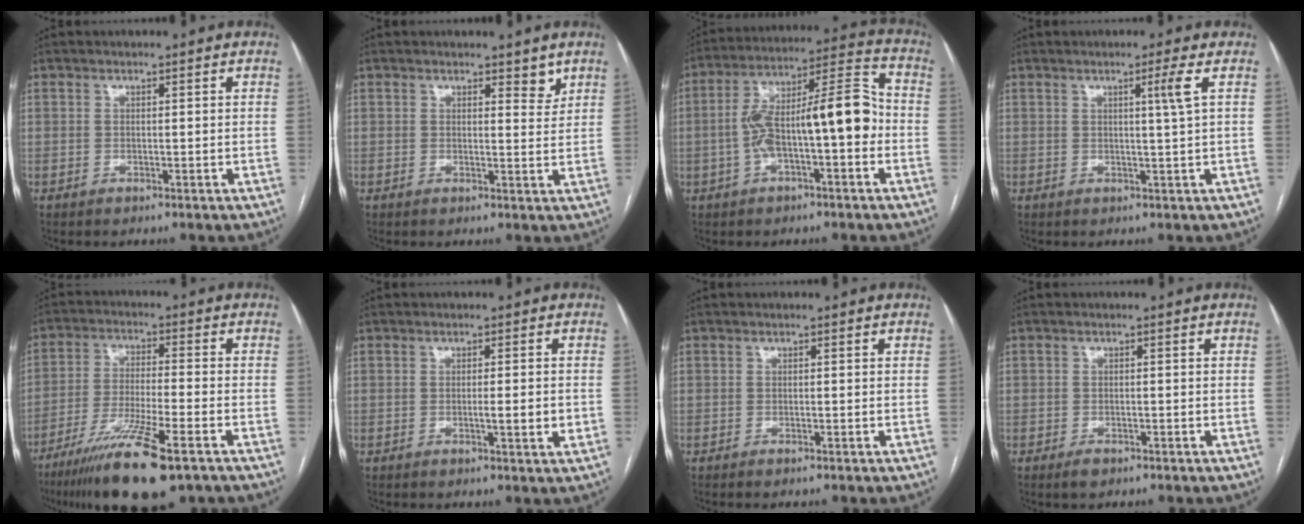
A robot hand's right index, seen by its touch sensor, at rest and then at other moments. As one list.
[{"total": 2.4, "force": [1.9, 0.9, 1.3], "torque": [-0.013, -0.012, 0.025]}, {"total": 14.2, "force": [-2.0, 3.4, 13.6], "torque": [-0.236, 0.046, -0.030]}, {"total": 2.4, "force": [0.8, -1.1, 2.0], "torque": [-0.036, -0.010, 0.018]}, {"total": 15.0, "force": [-9.6, 1.5, 11.4], "torque": [-0.205, -0.041, -0.166]}, {"total": 3.0, "force": [-0.5, 0.1, 3.0], "torque": [-0.047, -0.004, -0.007]}, {"total": 0.7, "force": [-0.6, 0.0, 0.4], "torque": [-0.008, -0.002, -0.008]}, {"total": 1.8, "force": [-1.2, 1.0, 0.8], "torque": [-0.015, 0.001, -0.014]}]